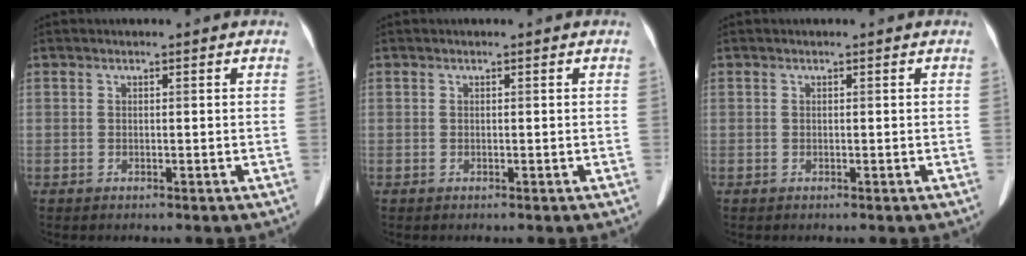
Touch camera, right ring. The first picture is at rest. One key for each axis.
{"total": 0.0}
{"total": 0.0}